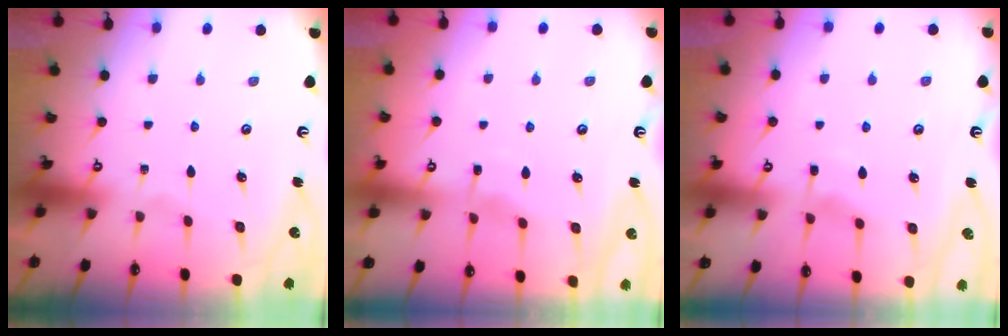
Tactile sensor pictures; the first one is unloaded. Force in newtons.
{"total": 2.8, "press": 2.7, "slide": 0.5}
{"total": 3.8, "press": 3.8, "slide": 0.5}